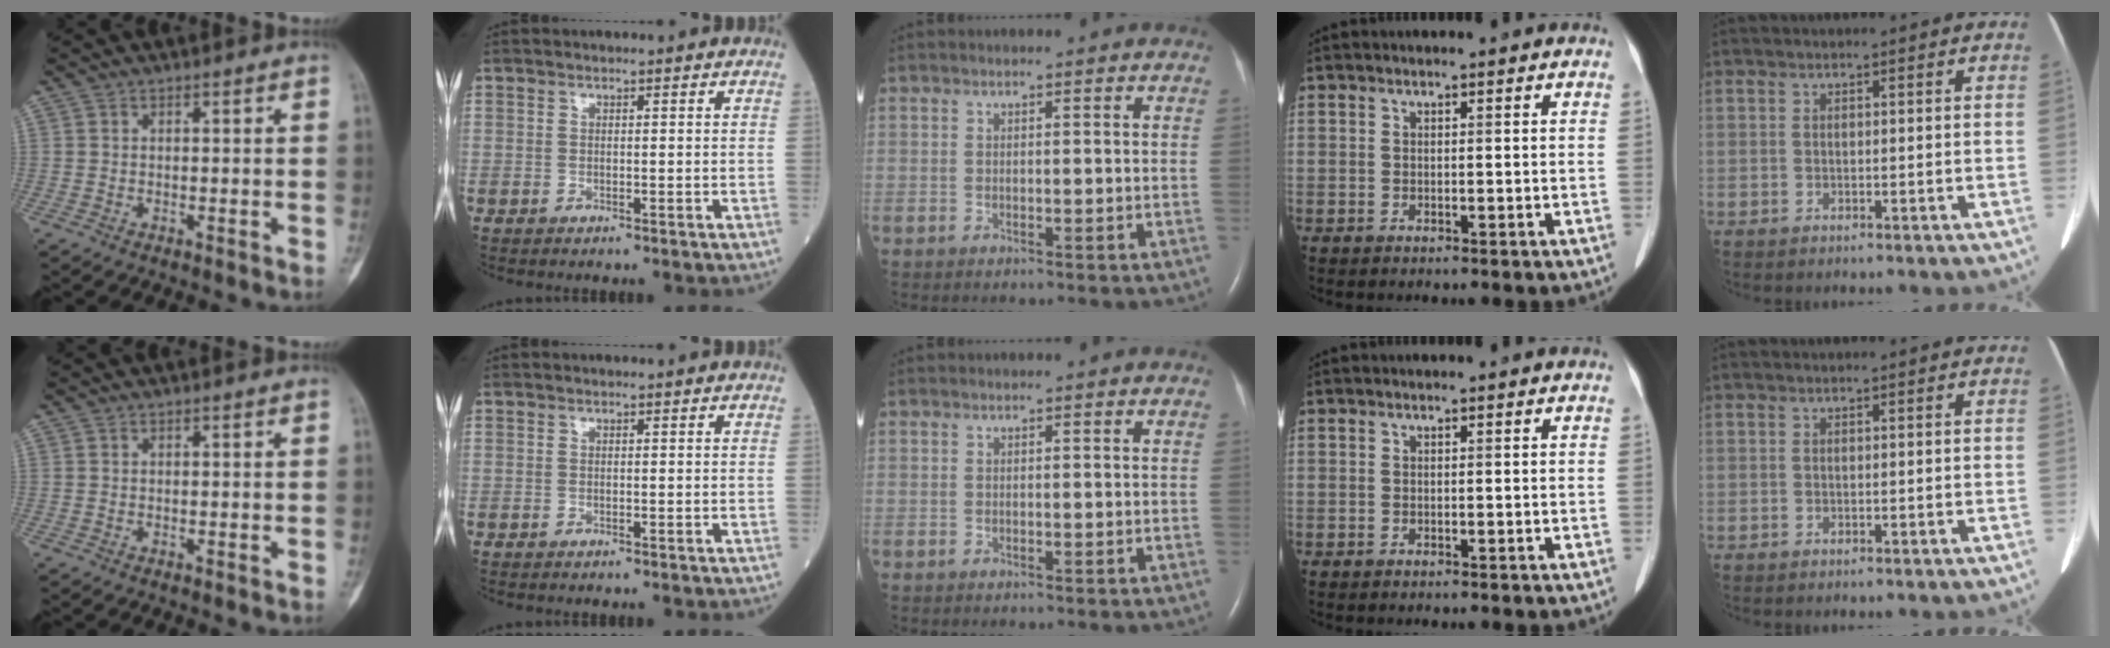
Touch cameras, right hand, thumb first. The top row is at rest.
{}